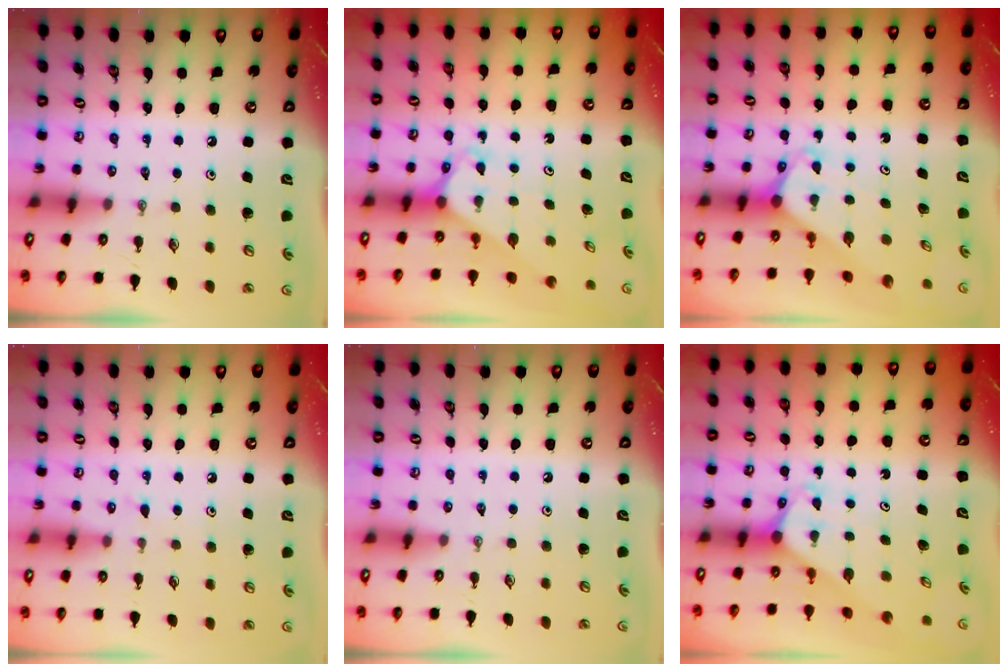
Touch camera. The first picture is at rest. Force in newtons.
{"total": 2.7, "press": 2.7, "slide": 0.2}
{"total": 2.2, "press": 2.2, "slide": 0.1}
{"total": 7.0, "press": 7.0, "slide": 0.7}
{"total": 0.0}
{"total": 1.9, "press": 1.9, "slide": 0.1}